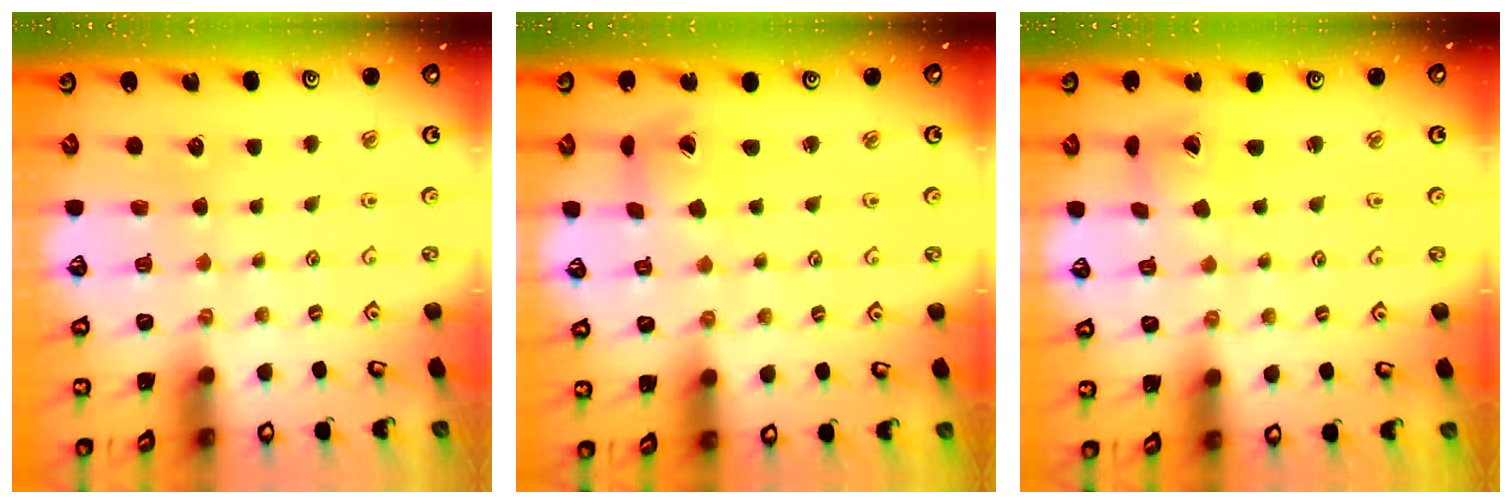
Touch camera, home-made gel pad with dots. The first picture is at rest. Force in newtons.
{"total": 2.9, "press": 2.9, "slide": 0.4}
{"total": 2.9, "press": 2.8, "slide": 0.4}